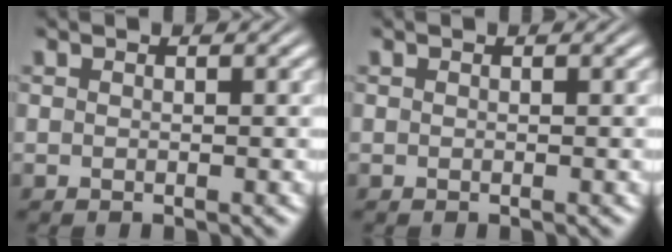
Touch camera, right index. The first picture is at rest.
{"total": 0.0}